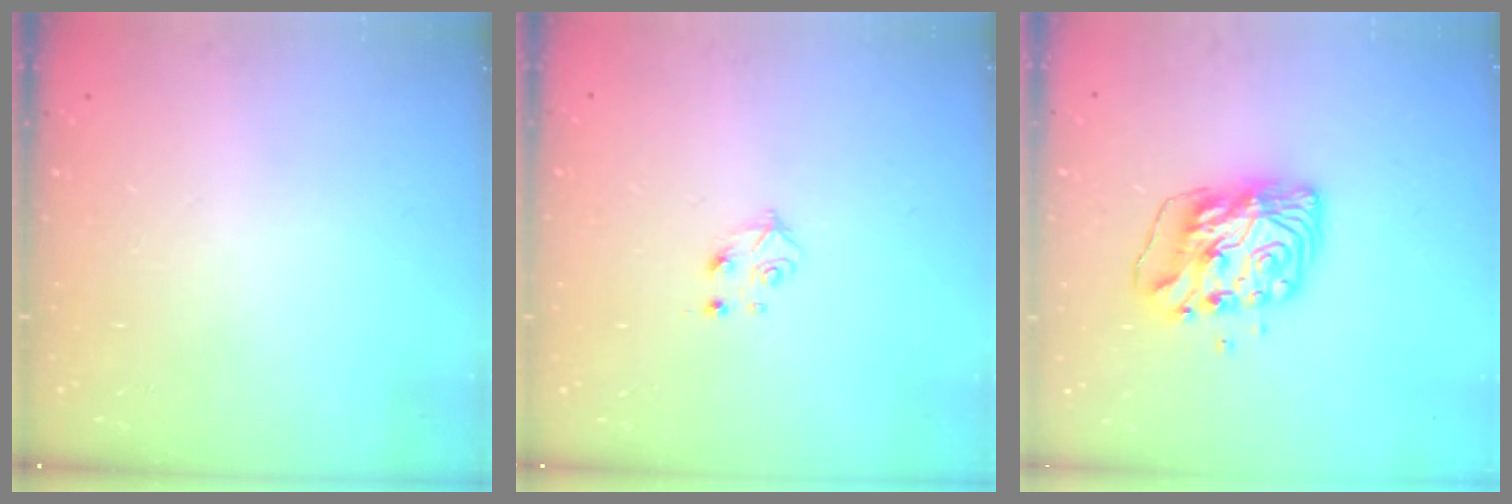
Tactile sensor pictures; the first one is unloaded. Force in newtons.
{"total": 4.2, "press": 4.1, "slide": 0.6}
{"total": 10.5, "press": 10.4, "slide": 1.7}